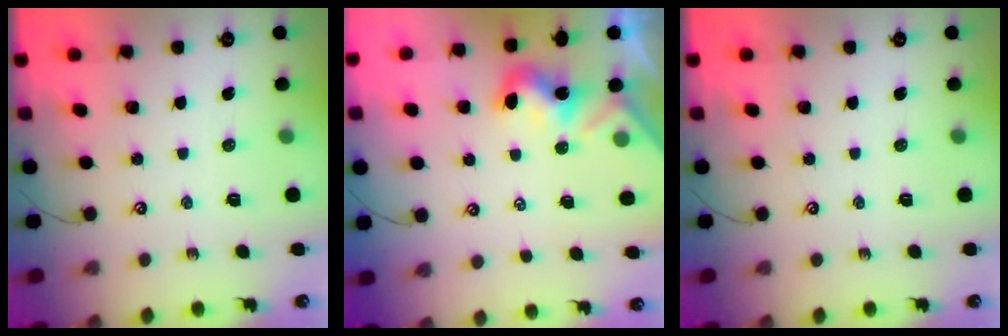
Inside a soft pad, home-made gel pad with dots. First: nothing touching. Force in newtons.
{"total": 2.0, "press": 1.9, "slide": 0.5}
{"total": 0.0}